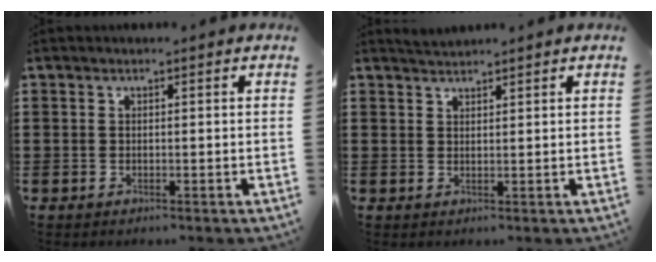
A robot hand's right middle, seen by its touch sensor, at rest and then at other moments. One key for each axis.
{"total": 1.7, "fx": 1.7, "fy": 0.0, "fz": 0.0, "tx": -0.005, "ty": 0.001, "tz": 0.033}